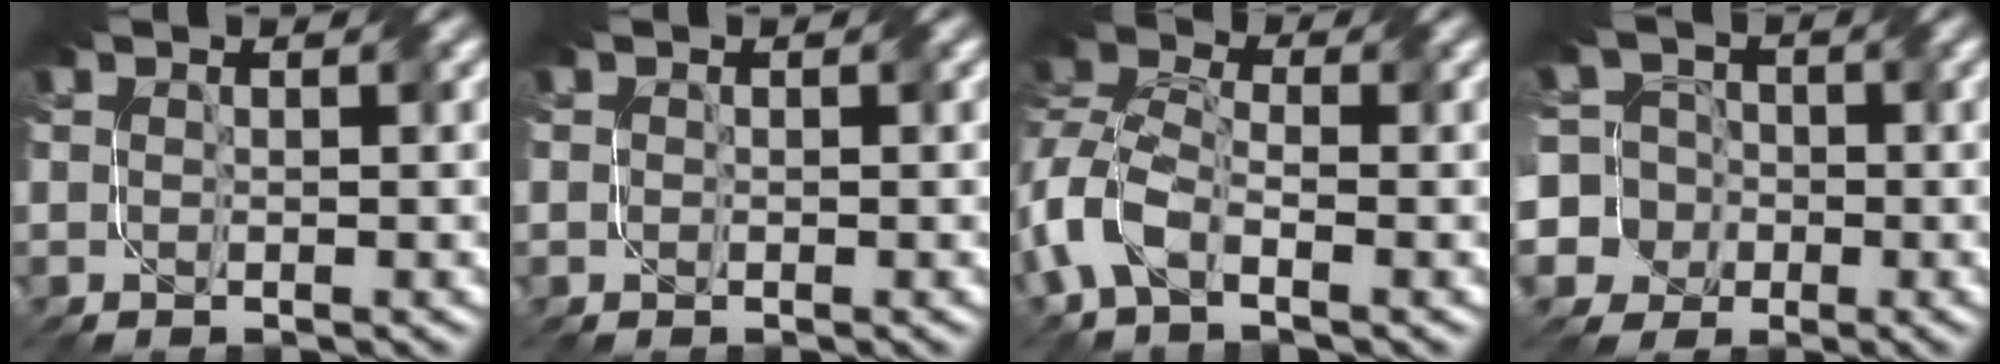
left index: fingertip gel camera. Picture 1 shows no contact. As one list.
[{"total": 0.0}, {"total": 5.6, "force": [-2.4, 2.8, 4.2], "torque": [-0.100, 0.014, -0.063]}, {"total": 11.0, "force": [-2.2, 10.5, 2.3], "torque": [-0.105, 0.018, -0.067]}]